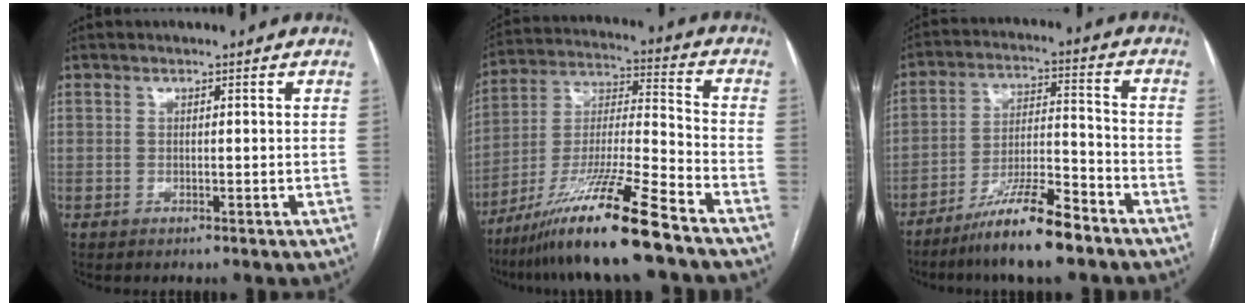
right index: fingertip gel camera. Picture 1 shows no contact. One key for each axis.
{"total": 16.9, "fx": -12.3, "fy": -0.7, "fz": 11.6, "tx": -0.233, "ty": -0.025, "tz": -0.223}
{"total": 11.9, "fx": -8.7, "fy": 1.2, "fz": 7.9, "tx": -0.142, "ty": -0.009, "tz": -0.155}